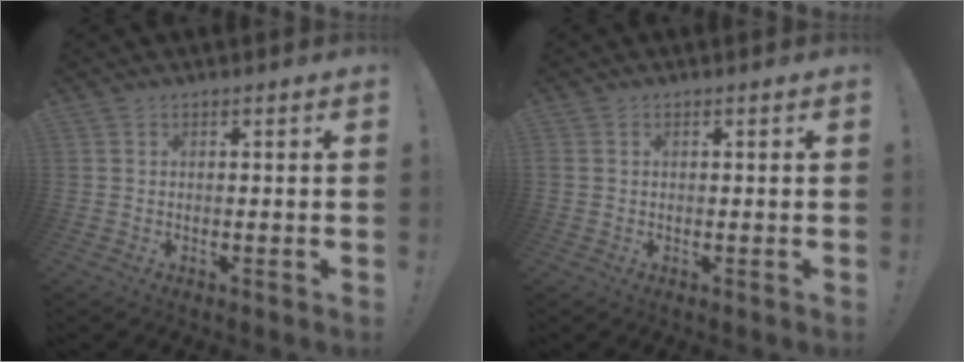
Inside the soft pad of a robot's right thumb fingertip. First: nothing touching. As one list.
[{"total": 0.9, "force": [0.3, 0.8, 0.3], "torque": [-0.008, 0.003, 0.006]}]